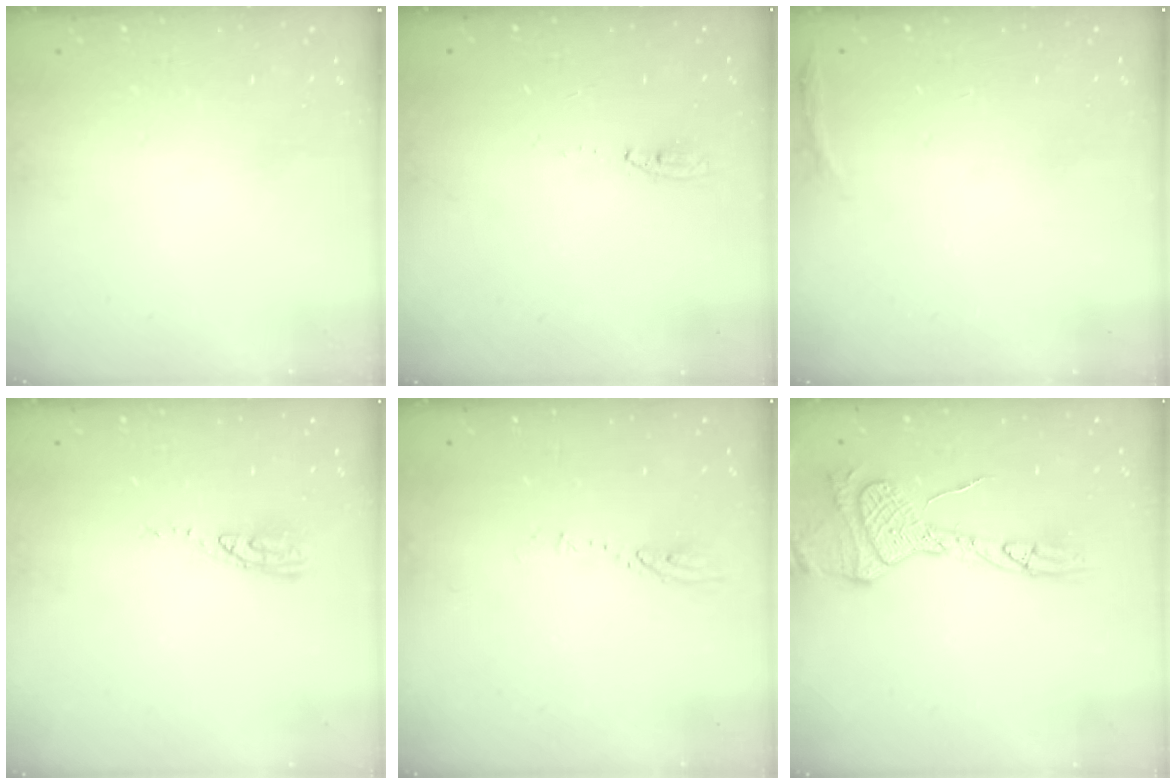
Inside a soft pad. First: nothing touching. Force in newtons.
{"total": 3.4, "press": 2.9, "slide": 1.7}
{"total": 3.0, "press": 1.9, "slide": 2.3}
{"total": 6.5, "press": 6.5, "slide": 0.5}
{"total": 4.0, "press": 4.0, "slide": 0.5}
{"total": 16.0, "press": 15.9, "slide": 1.6}